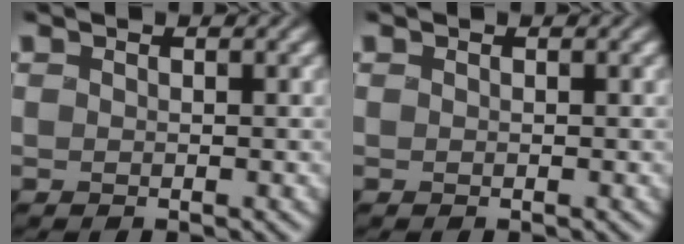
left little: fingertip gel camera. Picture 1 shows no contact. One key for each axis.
{"total": 0.0}